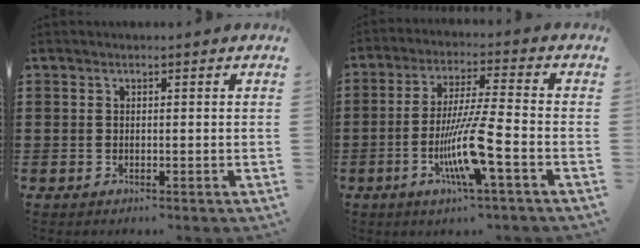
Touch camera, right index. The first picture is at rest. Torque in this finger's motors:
{"motor_torque": [2.14, 0.00, 0.33, 0.21]}